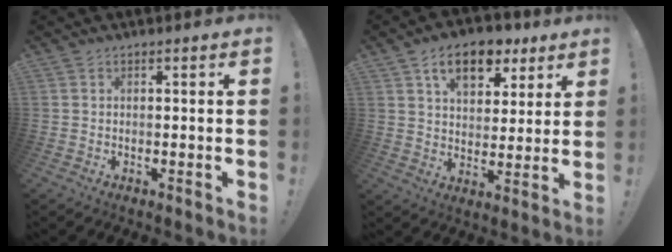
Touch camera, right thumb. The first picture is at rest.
{"total": 13.0, "force": [7.1, 7.8, 7.6], "torque": [-0.110, -0.028, 0.125]}